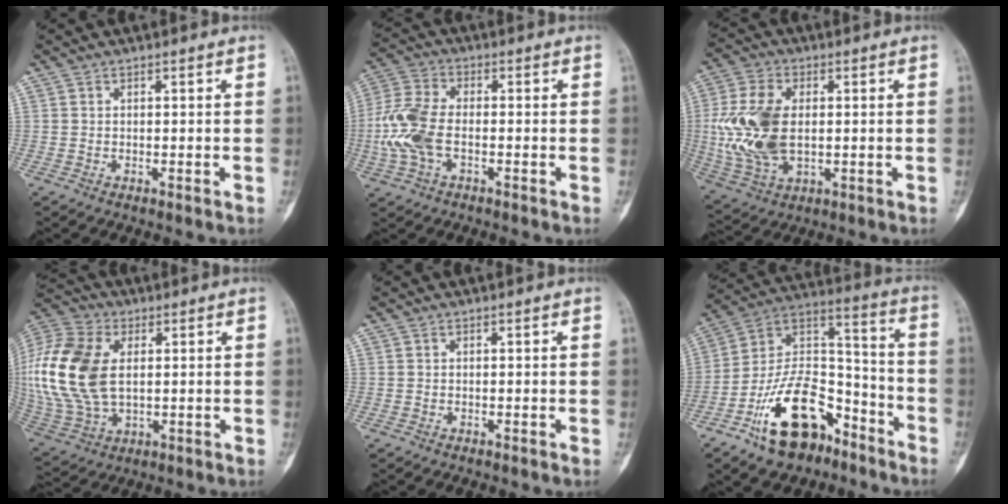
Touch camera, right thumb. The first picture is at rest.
{"total": 10.6, "force": [-1.8, 6.0, 8.6], "torque": [-0.203, 0.019, -0.041]}
{"total": 15.3, "force": [0.5, 9.1, 12.2], "torque": [-0.260, -0.002, 0.017]}
{"total": 21.4, "force": [2.7, 13.4, 16.4], "torque": [-0.375, -0.005, 0.054]}
{"total": 0.0}
{"total": 19.8, "force": [-11.6, 11.0, 11.8], "torque": [-0.169, 0.100, -0.201]}